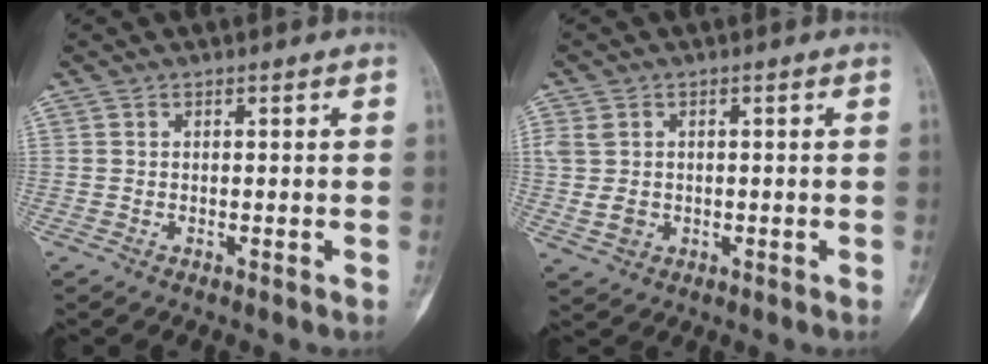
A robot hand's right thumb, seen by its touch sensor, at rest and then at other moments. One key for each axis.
{"total": 4.7, "fx": 0.3, "fy": 3.8, "fz": 2.7, "tx": -0.049, "ty": -0.002, "tz": 0.014}